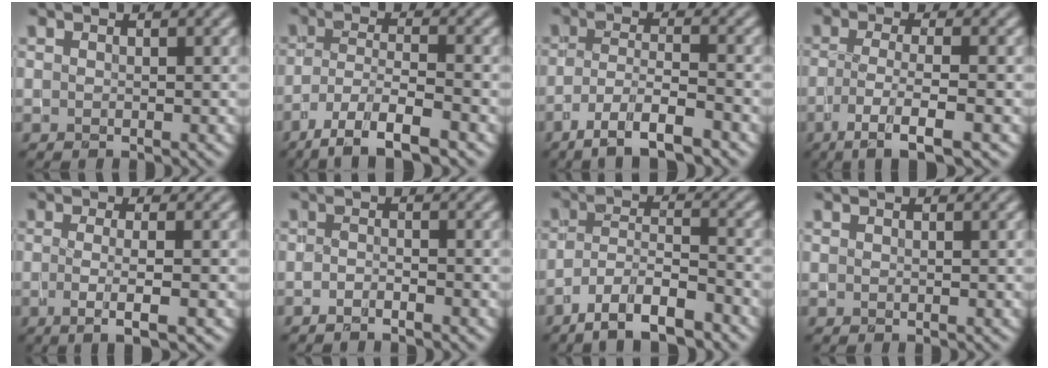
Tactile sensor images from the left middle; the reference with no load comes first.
{"total": 6.1, "force": [-4.2, 1.4, 4.2], "torque": [-0.077, -0.004, -0.078]}
{"total": 5.4, "force": [-3.6, 1.3, 3.8], "torque": [-0.070, -0.001, -0.068]}
{"total": 4.6, "force": [-2.0, 0.9, 4.0], "torque": [-0.075, -0.003, -0.042]}
{"total": 3.6, "force": [-0.6, 0.9, 3.4], "torque": [-0.054, -0.011, -0.012]}
{"total": 1.1, "force": [-1.0, 0.1, 0.5], "torque": [-0.011, -0.006, -0.020]}
{"total": 6.3, "force": [-4.7, 1.9, 3.9], "torque": [-0.064, 0.001, -0.086]}
{"total": 0.0}